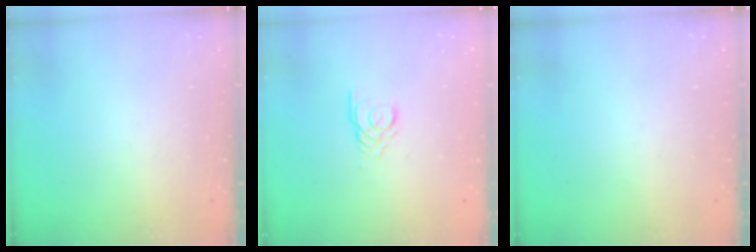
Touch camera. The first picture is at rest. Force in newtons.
{"total": 3.9, "press": 3.9, "slide": 0.3}
{"total": 0.0}